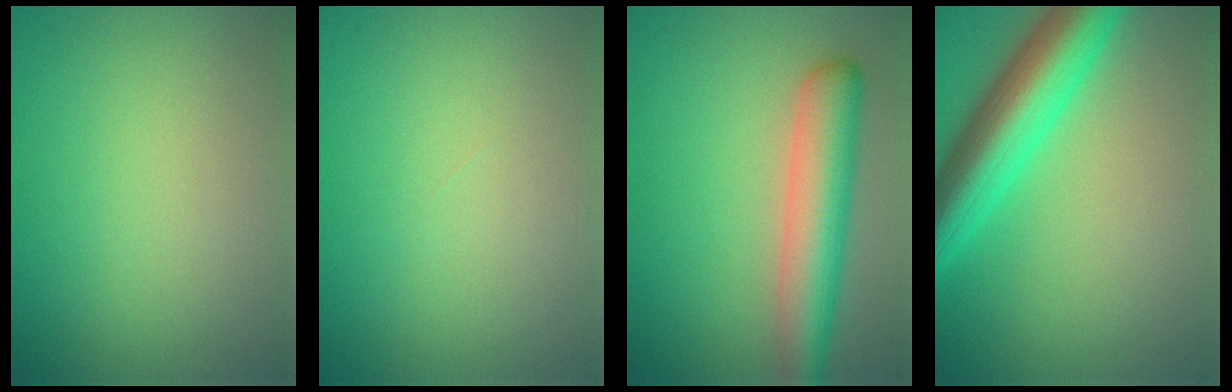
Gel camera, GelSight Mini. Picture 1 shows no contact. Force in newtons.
{"total": 0.0}
{"total": 6.0, "press": 6.0, "slide": 0.2}
{"total": 8.2, "press": 8.2, "slide": 0.2}